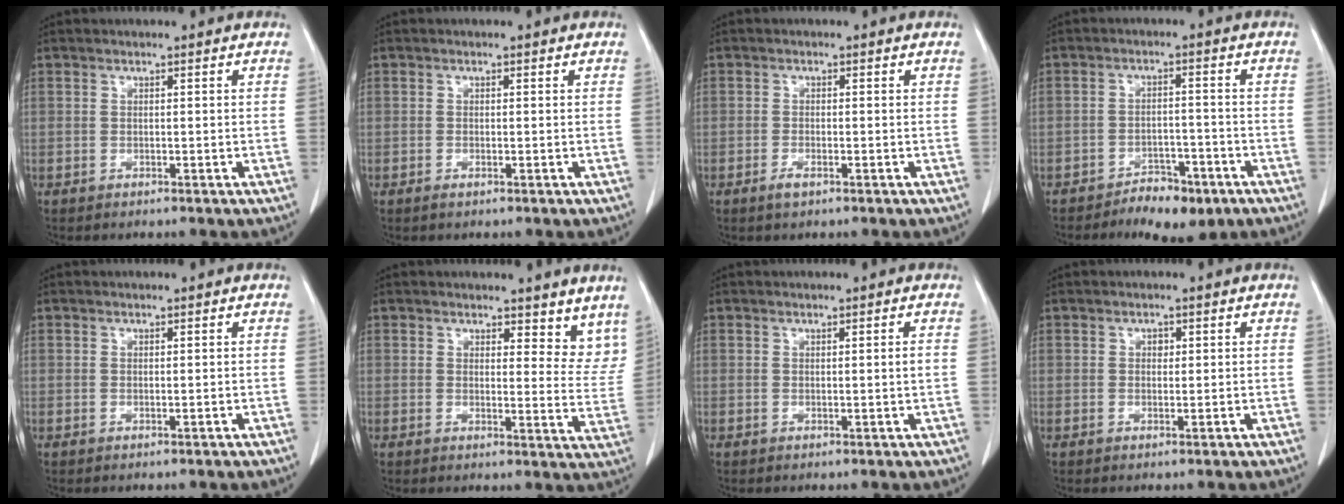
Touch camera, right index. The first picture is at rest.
{"total": 0.7, "force": [-0.3, 0.3, 0.6], "torque": [-0.012, -0.002, -0.005]}
{"total": 1.8, "force": [-0.9, 0.6, 1.4], "torque": [-0.025, 0.000, -0.015]}
{"total": 6.7, "force": [-4.7, 3.0, 3.7], "torque": [-0.056, 0.003, -0.068]}
{"total": 0.0}
{"total": 8.5, "force": [7.3, 3.1, 3.0], "torque": [-0.006, -0.031, 0.073]}
{"total": 1.3, "force": [0.3, -0.2, 1.2], "torque": [-0.022, -0.003, 0.006]}
{"total": 1.1, "force": [0.4, 0.8, 0.7], "torque": [-0.011, -0.001, 0.006]}